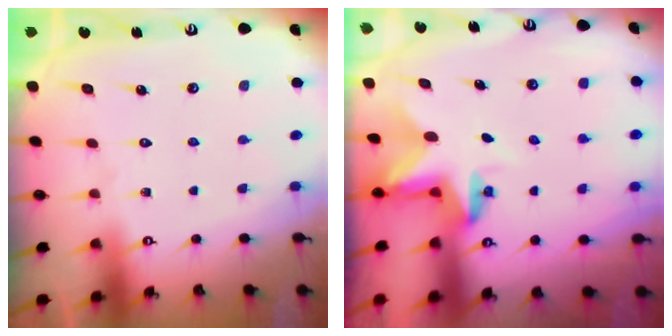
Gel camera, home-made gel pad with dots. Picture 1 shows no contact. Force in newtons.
{"total": 3.1, "press": 3.1, "slide": 0.2}